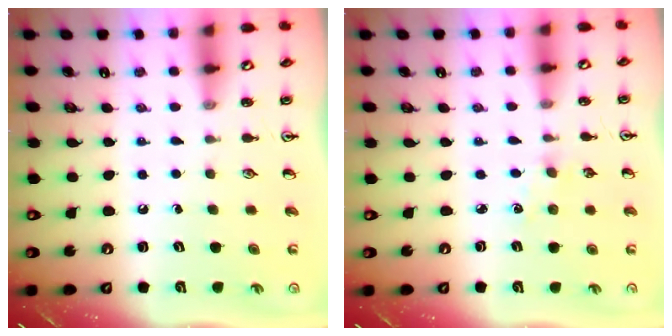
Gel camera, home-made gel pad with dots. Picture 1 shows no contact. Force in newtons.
{"total": 1.3, "press": 1.3, "slide": 0.3}